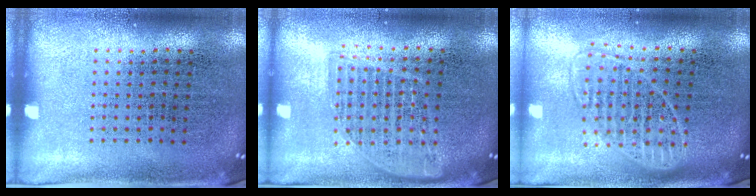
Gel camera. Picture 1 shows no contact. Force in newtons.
{"total": 1.6, "press": 1.4, "slide": 0.8}
{"total": 1.8, "press": 1.4, "slide": 1.0}